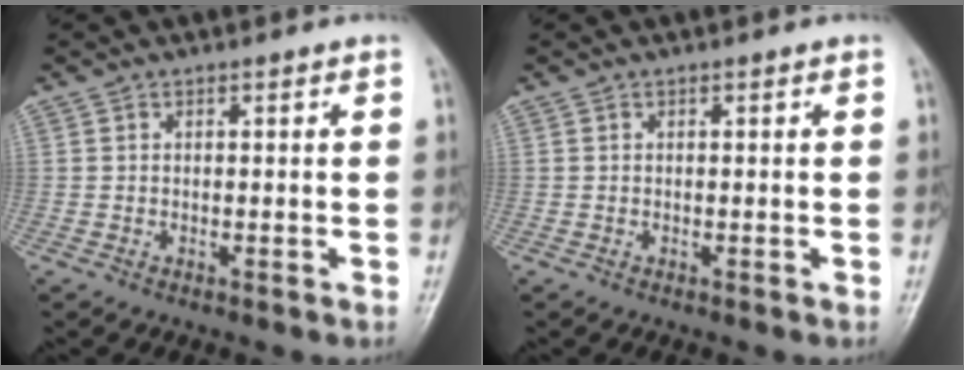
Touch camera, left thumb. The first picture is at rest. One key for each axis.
{"total": 0.0}